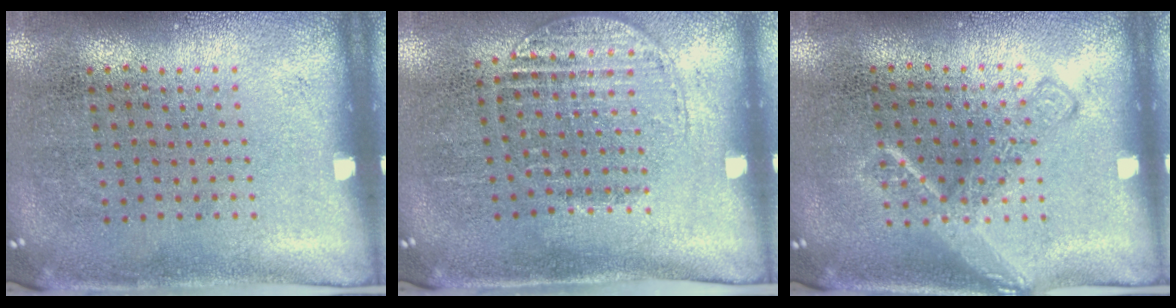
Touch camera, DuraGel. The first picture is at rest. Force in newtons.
{"total": 1.3, "press": 1.1, "slide": 0.7}
{"total": 2.0, "press": 2.0, "slide": 0.4}